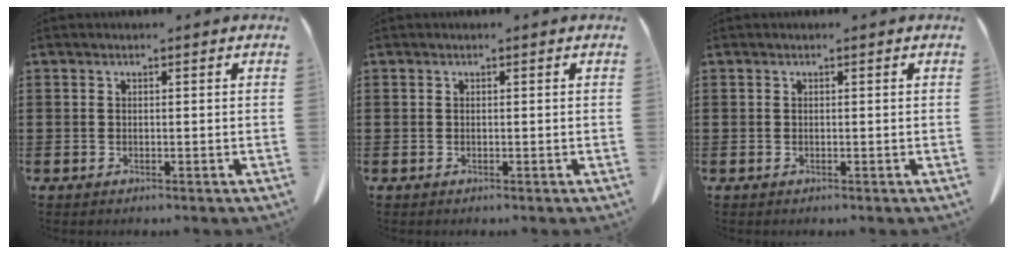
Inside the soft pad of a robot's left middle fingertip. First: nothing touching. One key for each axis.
{"total": 0.0}
{"total": 0.0}